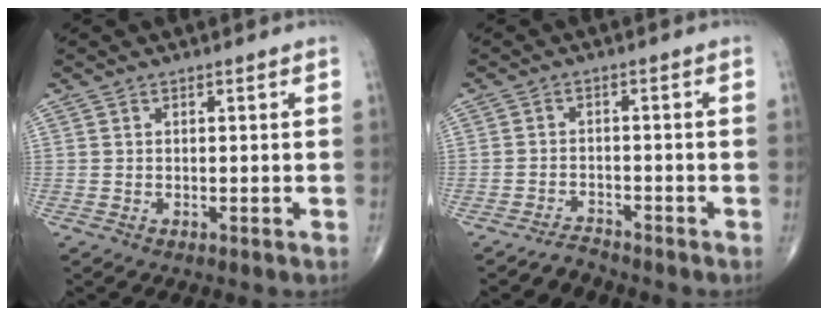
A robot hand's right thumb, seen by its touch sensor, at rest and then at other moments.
{"total": 2.4, "force": [-2.3, 0.3, -0.5], "torque": [0.008, 0.008, -0.042]}